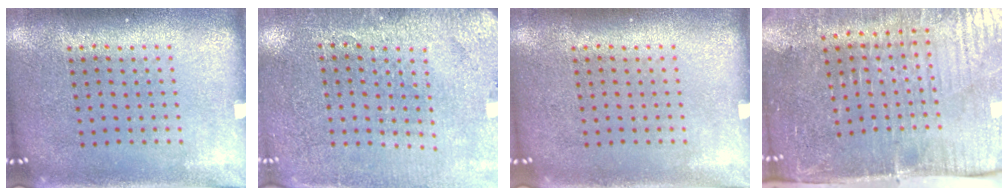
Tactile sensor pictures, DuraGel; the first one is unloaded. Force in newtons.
{"total": 2.8, "press": 2.7, "slide": 0.5}
{"total": 0.0}
{"total": 5.3, "press": 4.4, "slide": 2.9}